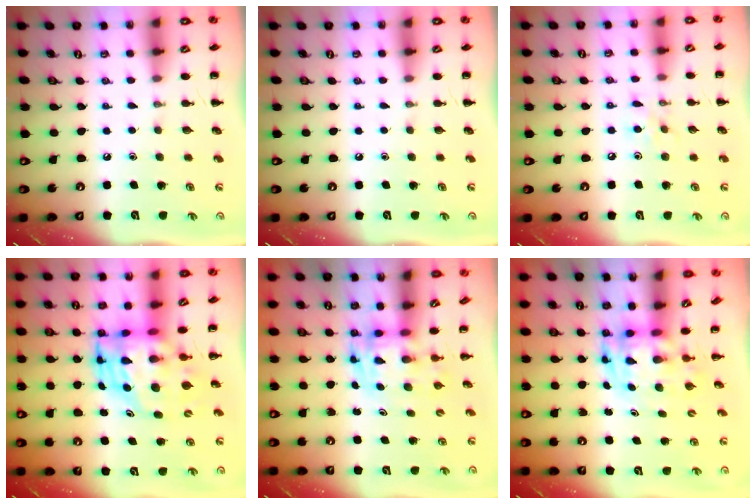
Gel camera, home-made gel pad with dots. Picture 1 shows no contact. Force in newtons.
{"total": 0.0}
{"total": 6.5, "press": 6.2, "slide": 1.9}
{"total": 6.9, "press": 6.6, "slide": 1.9}
{"total": 3.6, "press": 3.5, "slide": 0.6}
{"total": 3.6, "press": 3.5, "slide": 0.8}